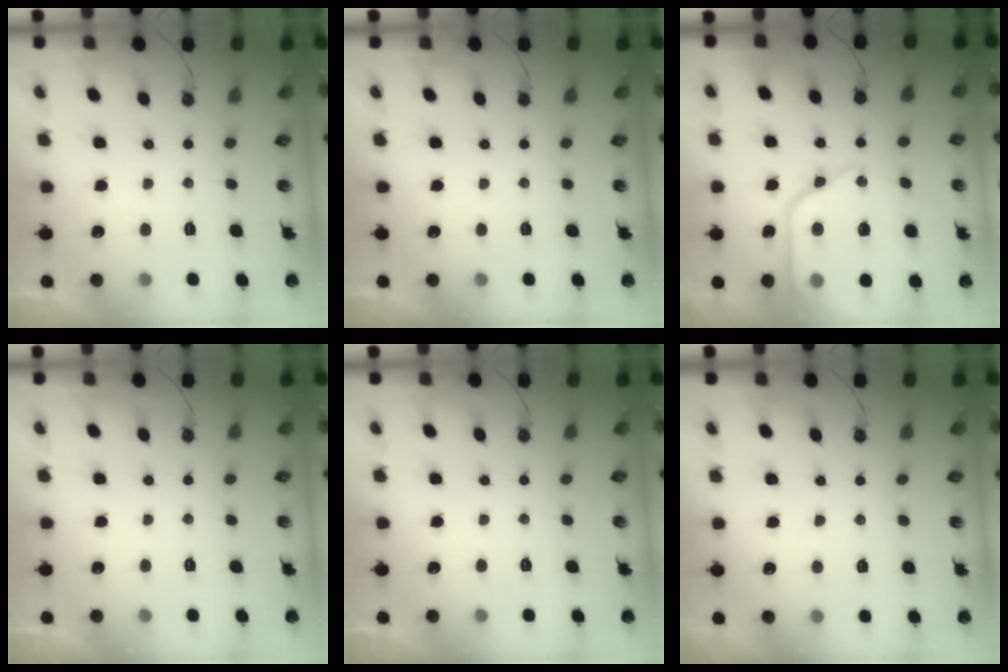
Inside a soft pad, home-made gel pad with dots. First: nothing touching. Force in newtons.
{"total": 0.0}
{"total": 19.5, "press": 19.4, "slide": 2.0}
{"total": 0.0}
{"total": 0.0}
{"total": 3.4, "press": 3.4, "slide": 0.5}